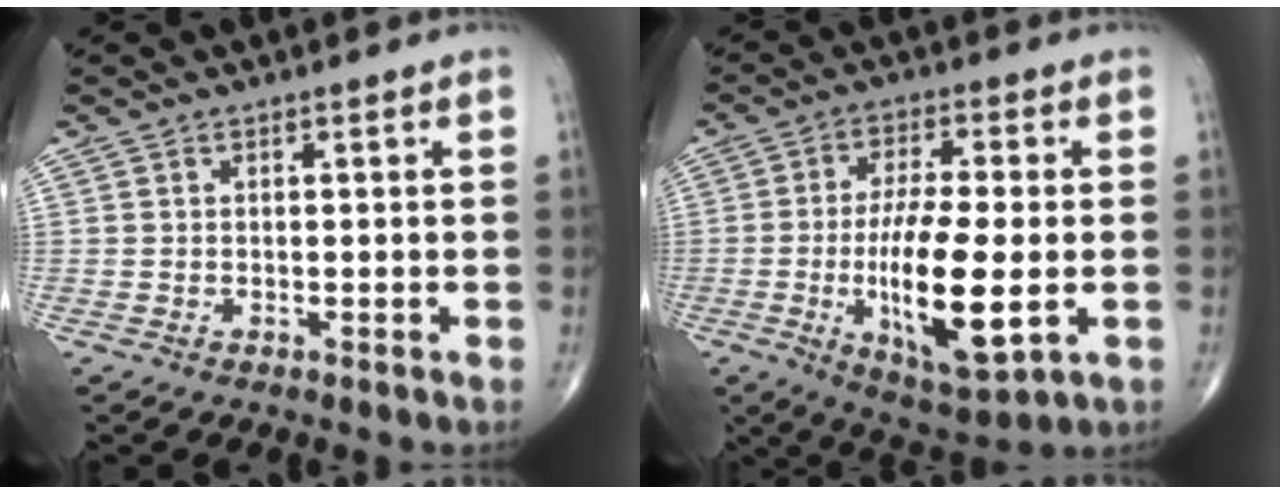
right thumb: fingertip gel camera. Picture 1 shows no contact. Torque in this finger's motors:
{"motor_torque": [2.62, 2.38, 1.86, -0.34, 0.48]}